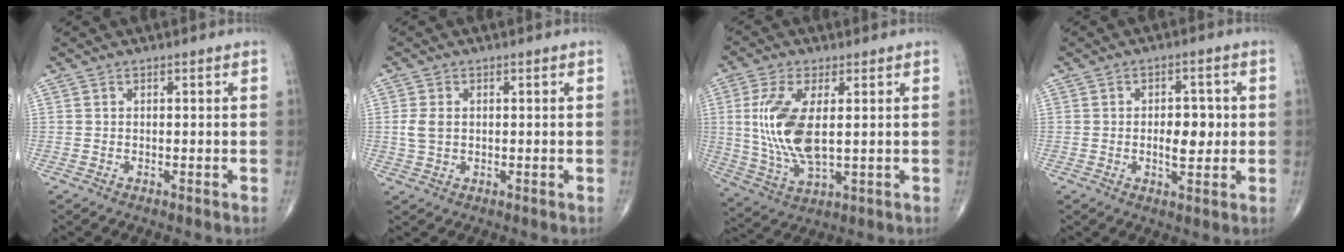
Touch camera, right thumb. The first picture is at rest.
{"total": 3.1, "force": [0.3, 2.2, 2.2], "torque": [-0.049, 0.003, 0.008]}
{"total": 12.9, "force": [1.5, 5.5, 11.6], "torque": [-0.253, -0.014, 0.039]}
{"total": 6.0, "force": [0.0, 3.1, 5.1], "torque": [-0.061, 0.000, 0.000]}